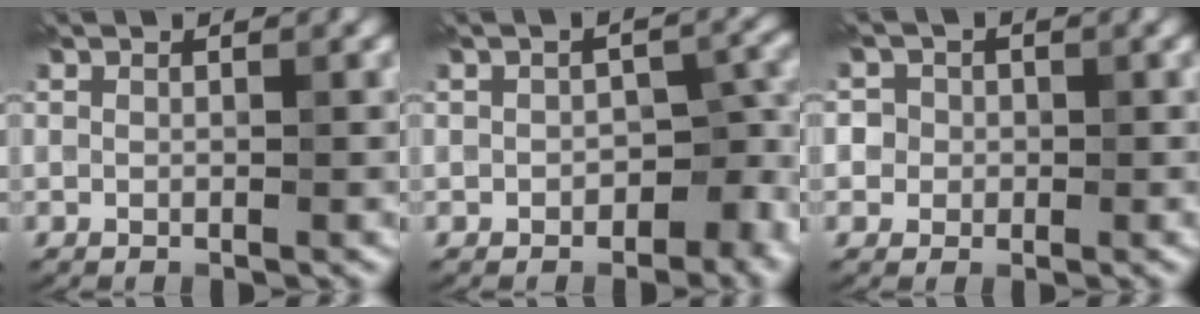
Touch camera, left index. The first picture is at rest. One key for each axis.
{"total": 5.0, "fx": -2.1, "fy": 3.3, "fz": 3.1, "tx": -0.014, "ty": 0.006, "tz": -0.027}
{"total": 2.8, "fx": 0.5, "fy": 2.7, "fz": 0.3, "tx": 0.025, "ty": 0.019, "tz": -0.022}